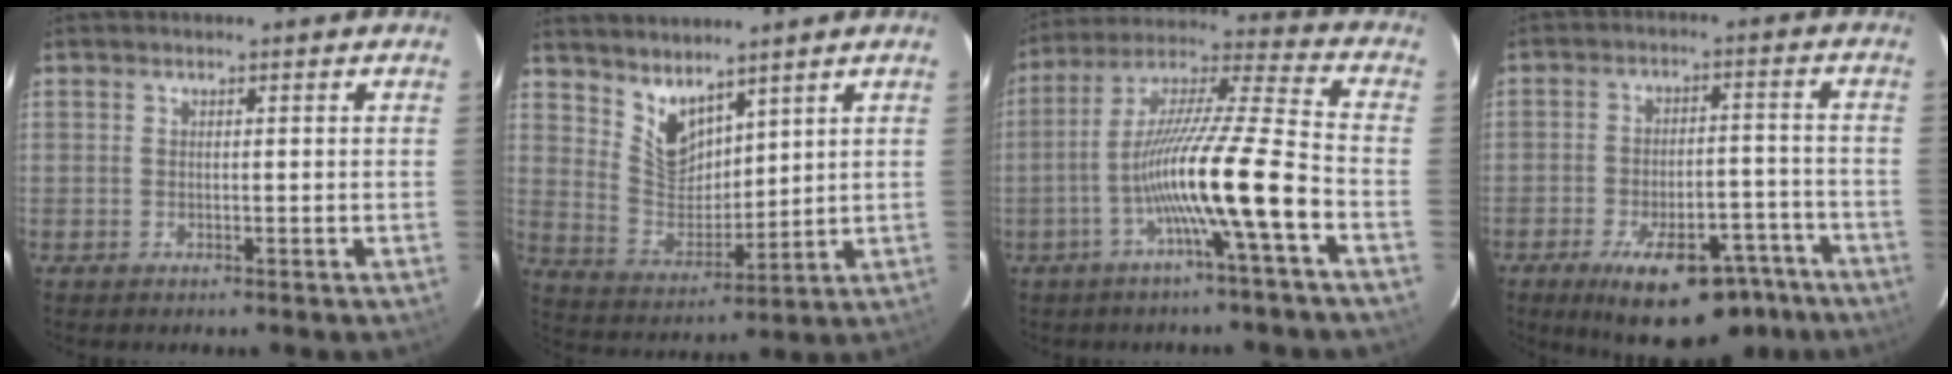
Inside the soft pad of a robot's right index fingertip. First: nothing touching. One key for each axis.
{"total": 8.2, "fx": 6.3, "fy": 3.7, "fz": 3.7, "tx": -0.063, "ty": -0.004, "tz": 0.133}
{"total": 15.5, "fx": -6.3, "fy": -1.0, "fz": 14.2, "tx": -0.256, "ty": -0.004, "tz": -0.117}
{"total": 17.9, "fx": -12.2, "fy": 7.5, "fz": 10.8, "tx": -0.172, "ty": -0.001, "tz": -0.160}